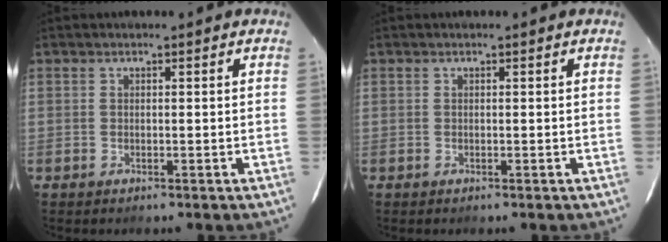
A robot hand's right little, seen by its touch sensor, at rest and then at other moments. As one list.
[{"total": 0.0}]